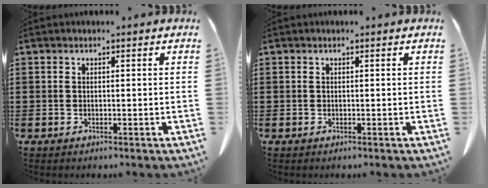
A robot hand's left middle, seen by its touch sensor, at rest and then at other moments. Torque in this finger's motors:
{"motor_torque": [-0.11, -0.03, -0.03, 0.00]}